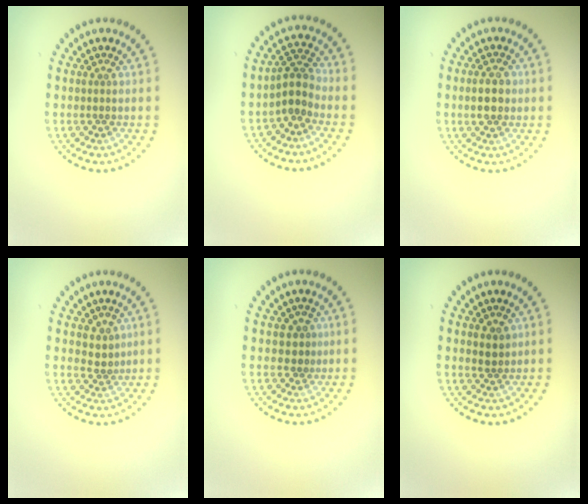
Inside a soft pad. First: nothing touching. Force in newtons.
{"total": 2.7, "press": 2.1, "slide": 1.6}
{"total": 2.6, "press": 2.6, "slide": 0.0}
{"total": 1.7, "press": 1.3, "slide": 1.1}
{"total": 1.3, "press": 1.0, "slide": 0.8}
{"total": 1.3, "press": 1.1, "slide": 0.6}